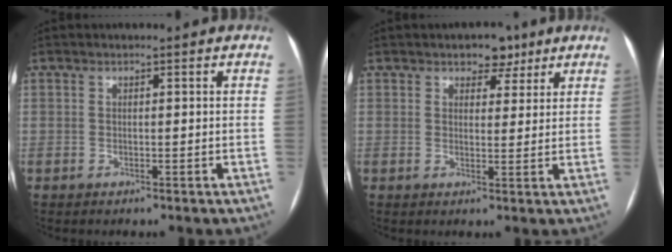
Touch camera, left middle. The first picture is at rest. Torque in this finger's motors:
{"motor_torque": [0.26, -0.25, 0.00, 0.02]}